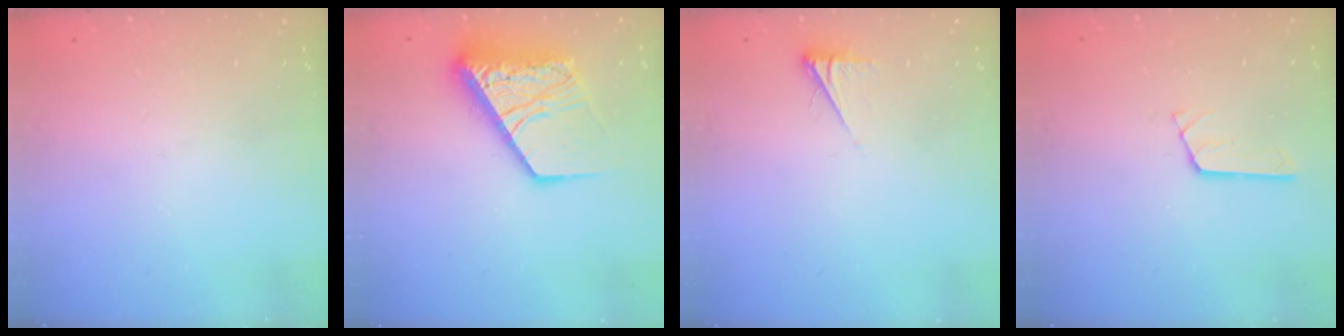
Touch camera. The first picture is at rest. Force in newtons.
{"total": 15.5, "press": 15.4, "slide": 1.9}
{"total": 2.6, "press": 2.6, "slide": 0.4}
{"total": 2.9, "press": 2.9, "slide": 0.1}